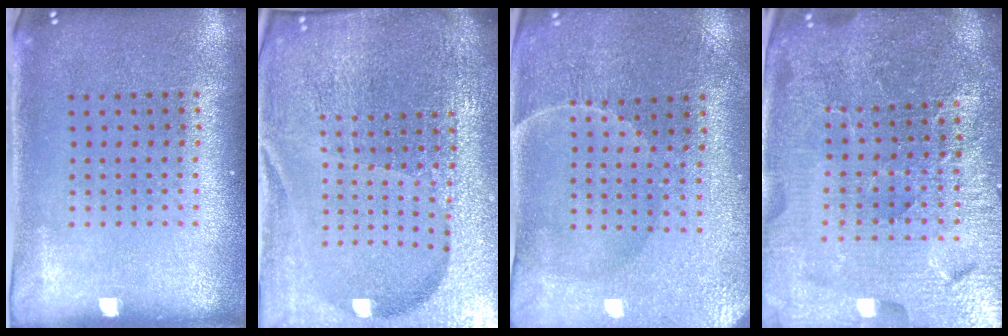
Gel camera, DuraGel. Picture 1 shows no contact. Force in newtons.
{"total": 6.4, "press": 5.6, "slide": 3.1}
{"total": 0.9, "press": 0.8, "slide": 0.3}
{"total": 5.9, "press": 5.2, "slide": 2.6}